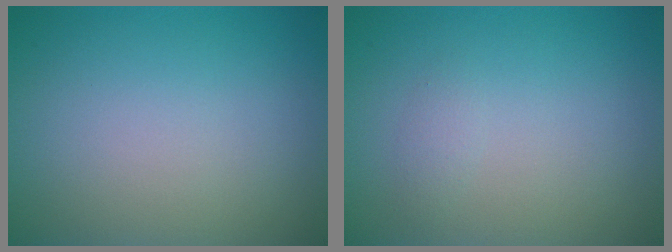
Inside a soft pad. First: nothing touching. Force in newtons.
{"total": 0.8, "press": 0.8, "slide": 0.1}